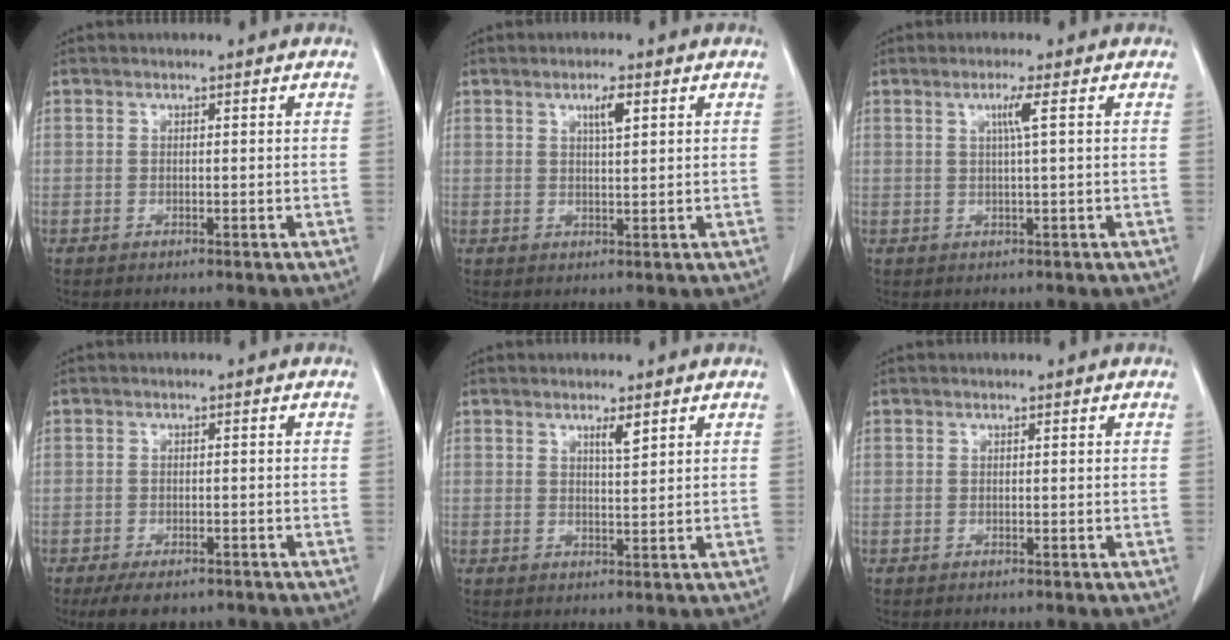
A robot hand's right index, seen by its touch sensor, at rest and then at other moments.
{"total": 3.0, "force": [1.5, 0.4, 2.6], "torque": [-0.044, -0.001, 0.024]}
{"total": 2.6, "force": [0.8, -0.6, 2.4], "torque": [-0.047, -0.002, 0.016]}
{"total": 5.1, "force": [-3.8, 2.4, 2.5], "torque": [-0.036, -0.005, -0.056]}
{"total": 2.4, "force": [1.5, 0.3, 1.8], "torque": [-0.034, -0.003, 0.026]}
{"total": 0.0}